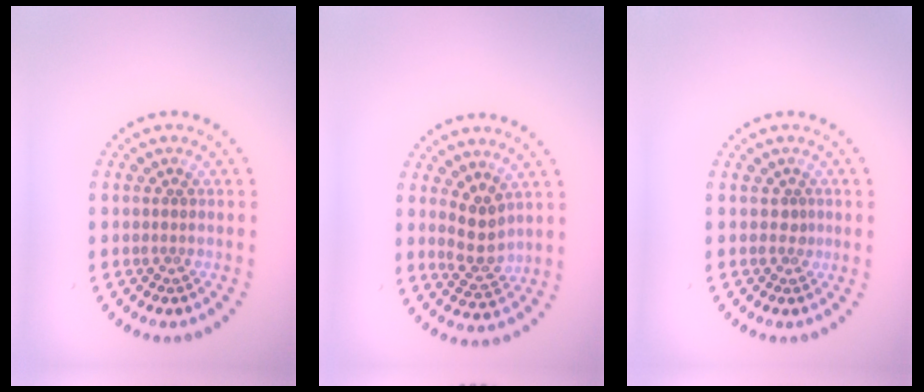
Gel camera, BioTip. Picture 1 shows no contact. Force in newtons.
{"total": 2.9, "press": 2.6, "slide": 1.2}
{"total": 0.6, "press": 0.4, "slide": 0.5}